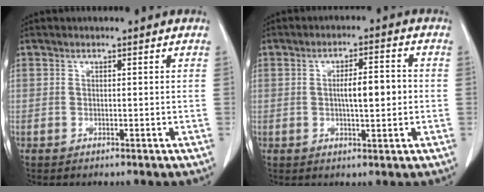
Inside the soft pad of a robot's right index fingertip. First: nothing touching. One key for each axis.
{"total": 5.6, "fx": -0.1, "fy": 1.2, "fz": 5.5, "tx": -0.093, "ty": 0.006, "tz": -0.001}